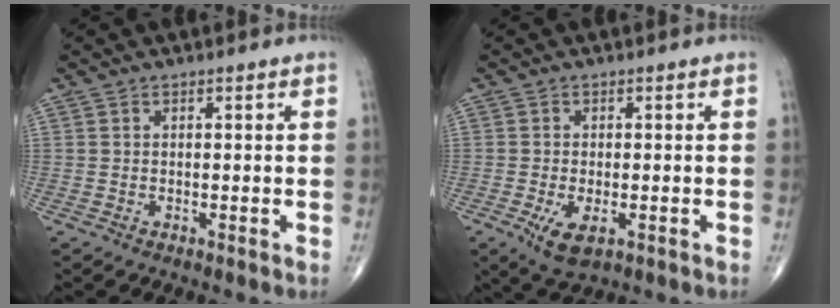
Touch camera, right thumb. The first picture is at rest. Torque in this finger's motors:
{"motor_torque": [-0.14, 0.23, 0.20, 0.16, 0.11]}